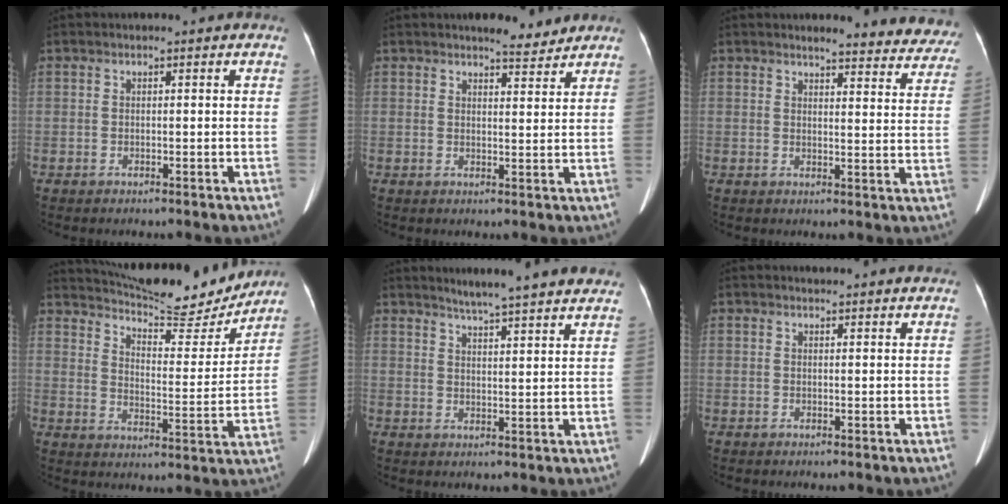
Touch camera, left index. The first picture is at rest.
{"total": 3.9, "force": [3.6, 0.7, 1.2], "torque": [-0.020, -0.004, 0.047]}
{"total": 13.3, "force": [12.6, 2.3, 3.2], "torque": [-0.004, -0.044, 0.117]}
{"total": 18.1, "force": [17.1, 2.6, 5.3], "torque": [-0.086, -0.034, 0.236]}
{"total": 17.6, "force": [16.1, 0.5, 7.2], "torque": [-0.101, -0.012, 0.199]}
{"total": 6.0, "force": [5.9, 0.2, 1.2], "torque": [-0.013, 0.010, 0.052]}